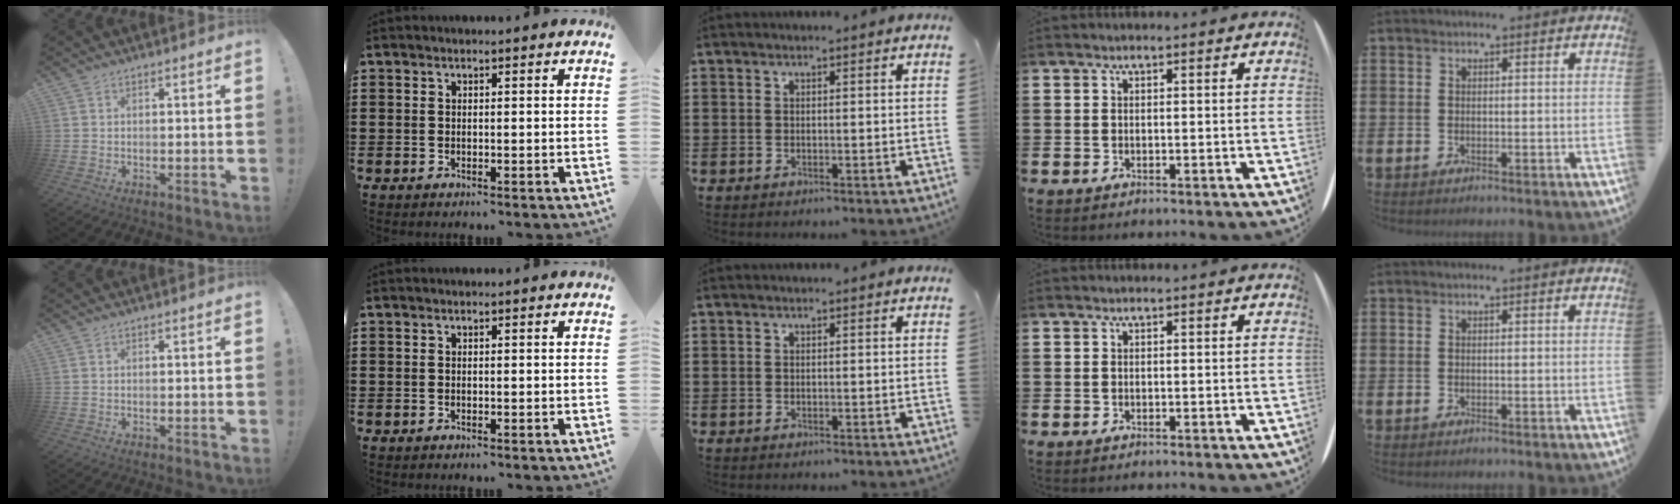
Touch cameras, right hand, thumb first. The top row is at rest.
{}